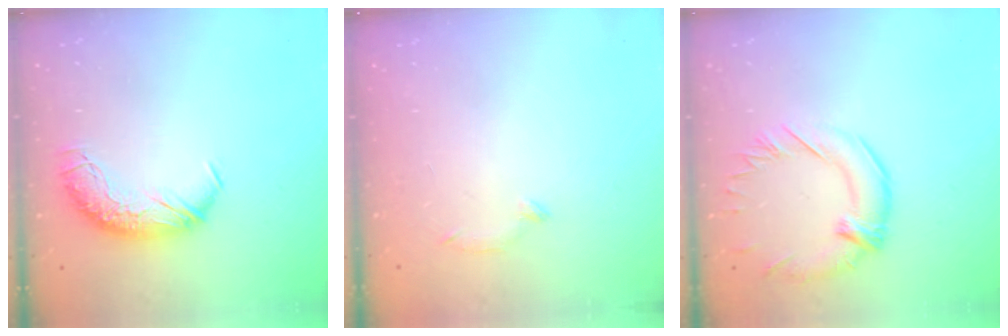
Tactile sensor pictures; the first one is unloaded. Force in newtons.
{"total": 7.0, "press": 7.0, "slide": 0.6}
{"total": 2.1, "press": 1.3, "slide": 1.6}